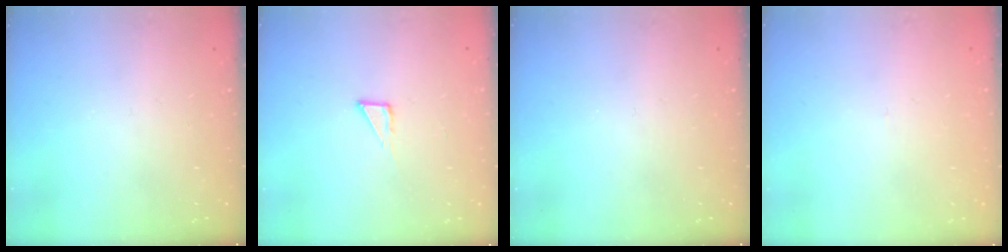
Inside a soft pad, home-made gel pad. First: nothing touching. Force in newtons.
{"total": 3.4, "press": 3.4, "slide": 0.3}
{"total": 0.0}
{"total": 2.7, "press": 2.7, "slide": 0.3}